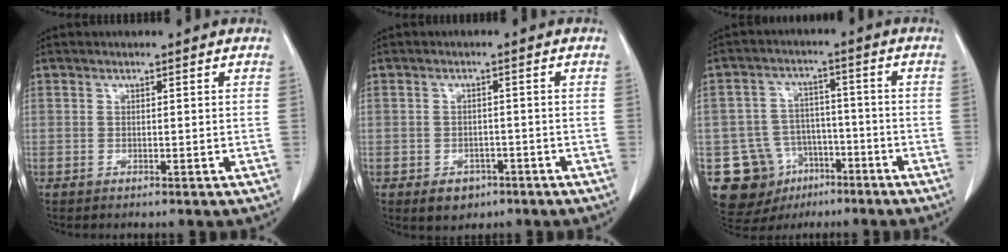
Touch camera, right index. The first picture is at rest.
{"total": 3.5, "force": [-1.9, 2.6, 1.4], "torque": [-0.014, 0.005, -0.016]}
{"total": 12.2, "force": [-6.1, 10.0, 3.5], "torque": [-0.068, 0.037, -0.083]}